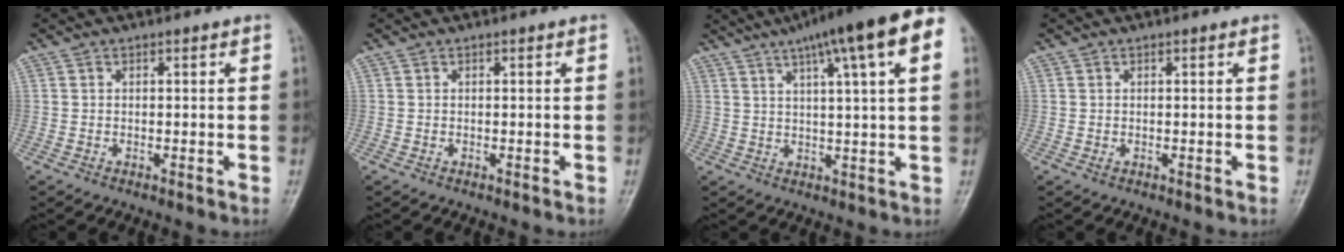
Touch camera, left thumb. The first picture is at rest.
{"total": 0.0}
{"total": 16.9, "force": [8.8, 2.5, 14.3], "torque": [-0.210, 0.012, 0.114]}
{"total": 0.6, "force": [0.2, 0.3, 0.5], "torque": [-0.004, 0.002, 0.003]}